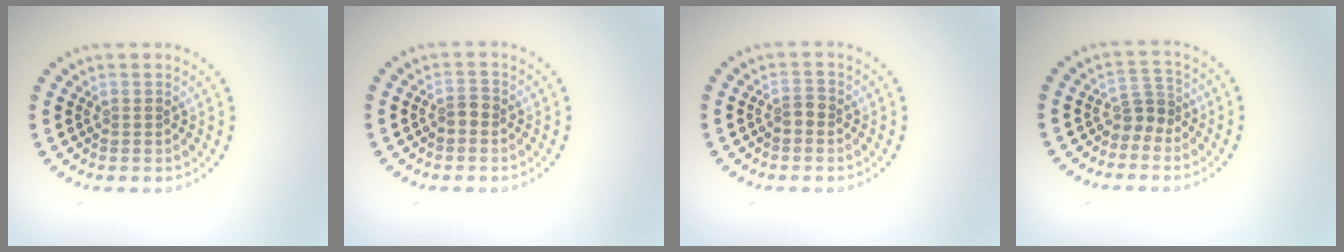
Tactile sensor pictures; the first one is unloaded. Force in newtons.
{"total": 1.1, "press": 1.0, "slide": 0.4}
{"total": 1.1, "press": 1.0, "slide": 0.4}
{"total": 2.0, "press": 1.5, "slide": 1.3}